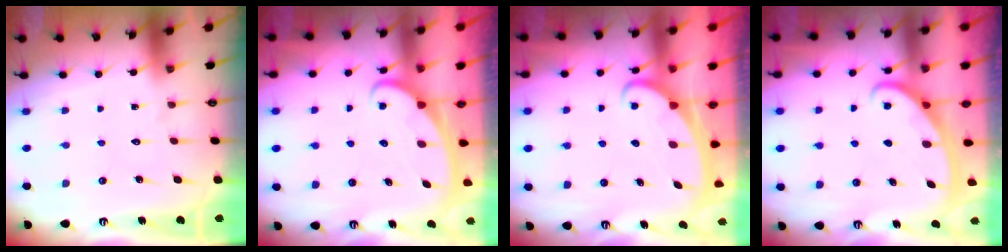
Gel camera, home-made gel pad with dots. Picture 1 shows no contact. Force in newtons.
{"total": 2.5, "press": 2.5, "slide": 0.3}
{"total": 2.3, "press": 2.3, "slide": 0.3}
{"total": 3.0, "press": 2.9, "slide": 0.4}